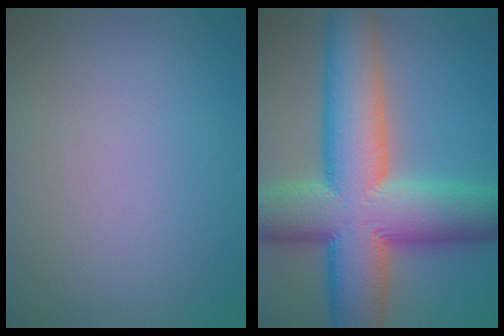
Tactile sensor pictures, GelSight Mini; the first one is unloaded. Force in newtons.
{"total": 15.4, "press": 15.4, "slide": 0.7}